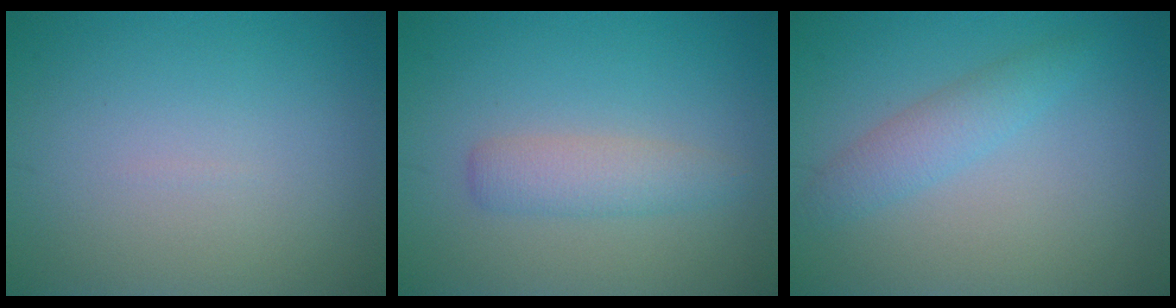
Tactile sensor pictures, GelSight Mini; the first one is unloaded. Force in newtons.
{"total": 2.5, "press": 2.5, "slide": 0.0}
{"total": 2.4, "press": 2.4, "slide": 0.1}